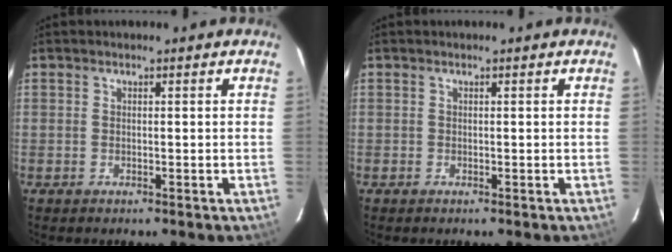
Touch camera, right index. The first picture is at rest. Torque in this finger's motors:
{"motor_torque": [-0.01, 0.03, -0.03, 0.01]}